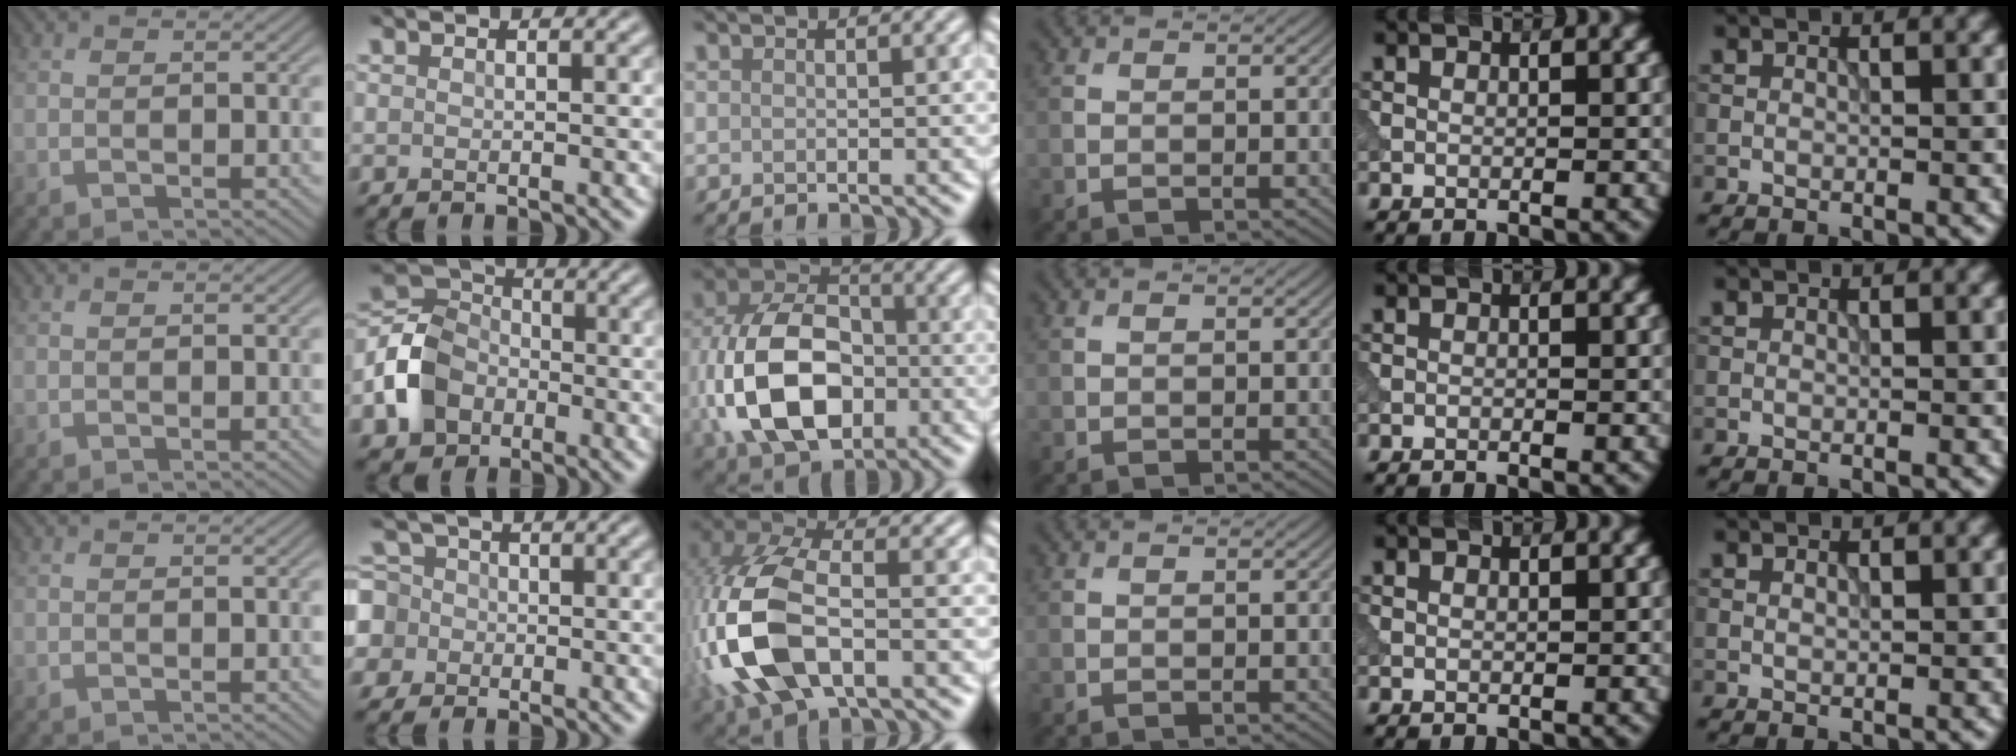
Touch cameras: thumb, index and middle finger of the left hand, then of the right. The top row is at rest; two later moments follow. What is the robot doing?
{"motion": "insert", "object": "power adapter"}